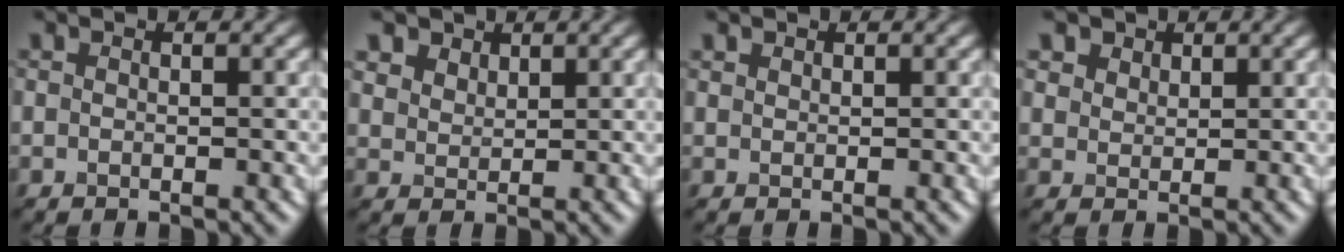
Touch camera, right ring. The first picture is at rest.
{"total": 2.1, "force": [2.0, 0.3, -0.6], "torque": [-0.032, -0.004, 0.067]}
{"total": 1.1, "force": [0.0, -0.8, -0.8], "torque": [-0.007, -0.004, 0.009]}
{"total": 1.7, "force": [1.5, 0.3, -0.6], "torque": [-0.027, -0.004, 0.051]}